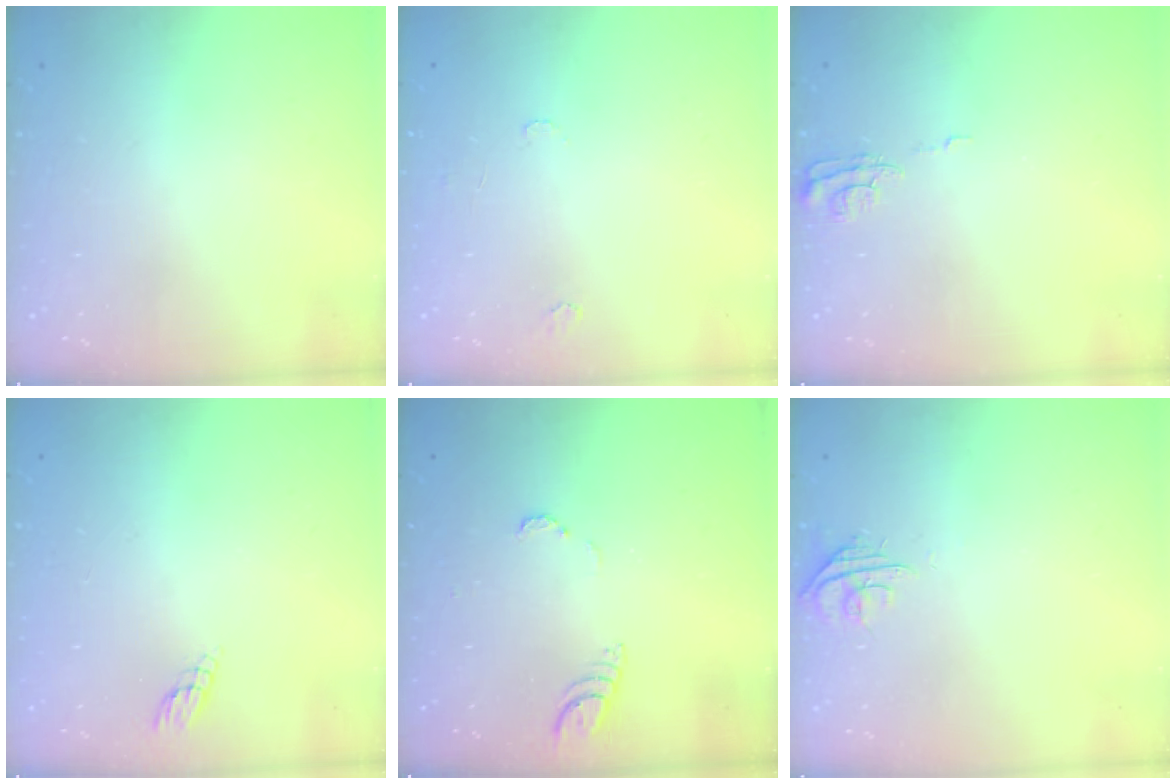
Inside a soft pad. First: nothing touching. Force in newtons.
{"total": 5.1, "press": 5.1, "slide": 0.5}
{"total": 6.2, "press": 6.2, "slide": 0.4}
{"total": 2.9, "press": 2.9, "slide": 0.3}
{"total": 3.4, "press": 3.4, "slide": 0.4}
{"total": 5.4, "press": 5.4, "slide": 0.5}